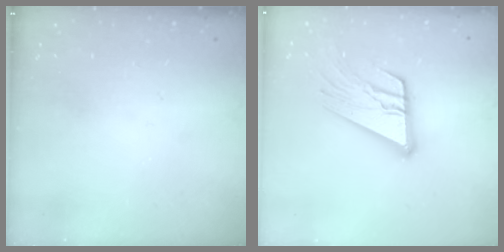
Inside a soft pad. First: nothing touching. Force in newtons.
{"total": 16.3, "press": 16.2, "slide": 1.6}